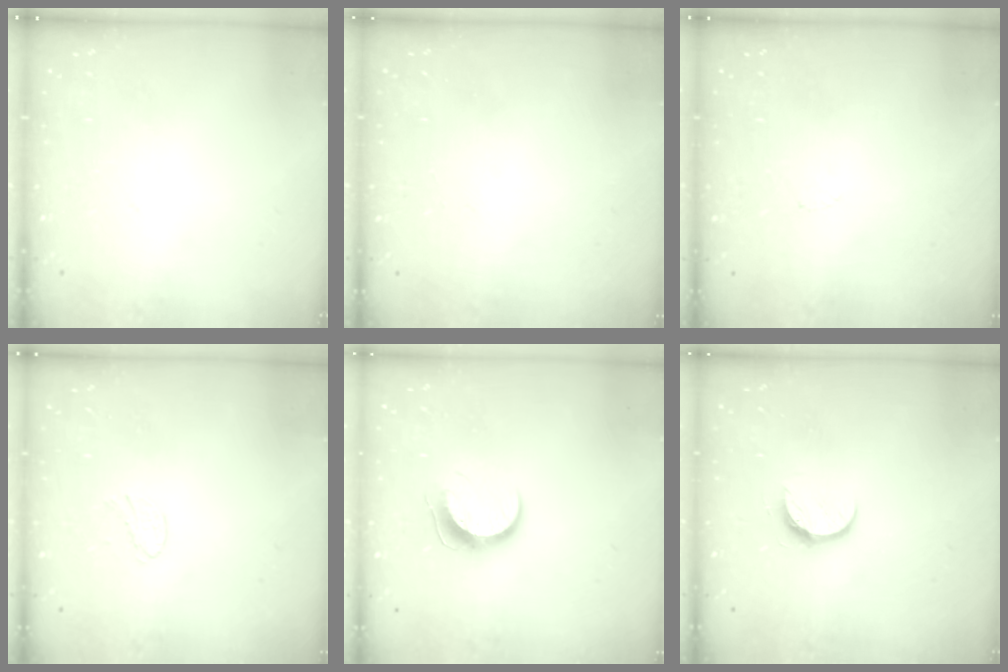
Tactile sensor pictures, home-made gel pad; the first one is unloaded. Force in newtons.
{"total": 0.7, "press": 0.7, "slide": 0.1}
{"total": 2.3, "press": 2.3, "slide": 0.2}
{"total": 5.4, "press": 5.4, "slide": 0.5}
{"total": 9.4, "press": 9.4, "slide": 0.6}
{"total": 7.6, "press": 7.6, "slide": 0.6}